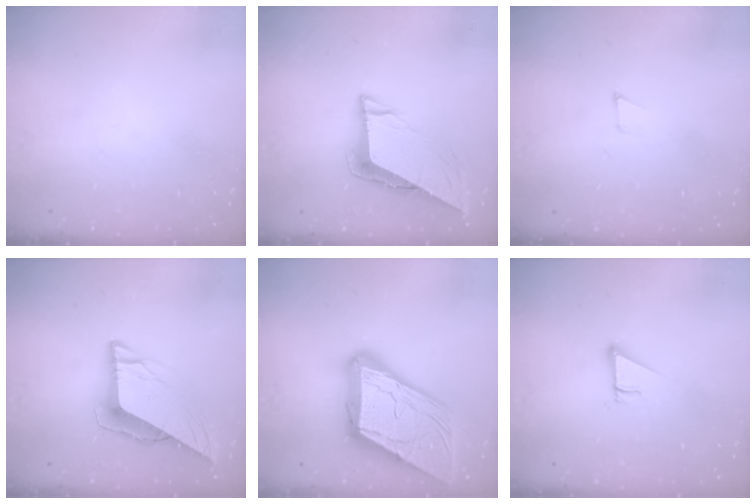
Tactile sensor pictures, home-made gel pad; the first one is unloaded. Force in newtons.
{"total": 8.1, "press": 8.1, "slide": 0.3}
{"total": 2.6, "press": 2.6, "slide": 0.2}
{"total": 9.8, "press": 9.7, "slide": 1.1}
{"total": 23.0, "press": 22.9, "slide": 2.4}
{"total": 2.5, "press": 2.5, "slide": 0.2}